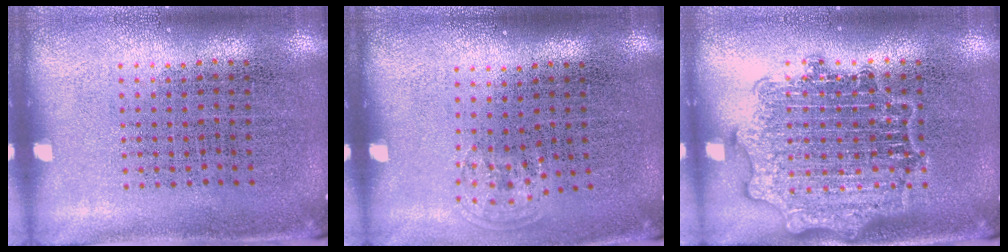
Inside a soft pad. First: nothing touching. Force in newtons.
{"total": 0.7, "press": 0.6, "slide": 0.4}
{"total": 3.0, "press": 3.0, "slide": 0.5}